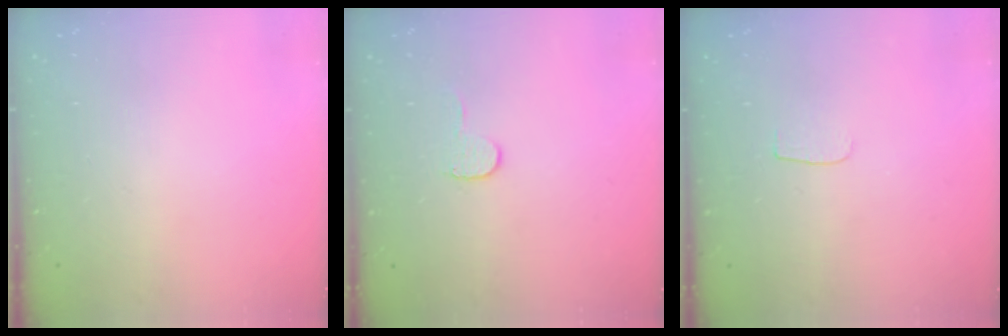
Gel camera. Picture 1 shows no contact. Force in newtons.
{"total": 5.2, "press": 5.1, "slide": 0.5}
{"total": 3.1, "press": 3.1, "slide": 0.3}